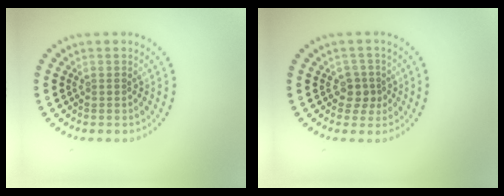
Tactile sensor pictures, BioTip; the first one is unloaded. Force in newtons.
{"total": 1.9, "press": 1.6, "slide": 1.1}